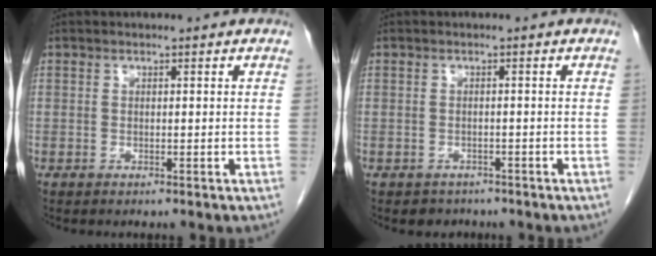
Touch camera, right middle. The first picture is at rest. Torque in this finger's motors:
{"motor_torque": [0.27, -0.12, -0.01, 0.00]}